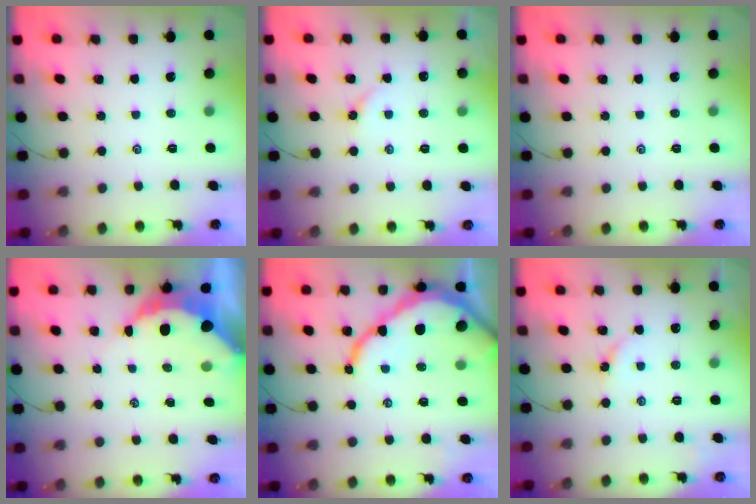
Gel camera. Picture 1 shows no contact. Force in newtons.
{"total": 3.5, "press": 3.4, "slide": 0.4}
{"total": 0.0}
{"total": 8.0, "press": 8.0, "slide": 0.8}
{"total": 13.8, "press": 13.7, "slide": 1.5}
{"total": 2.9, "press": 2.8, "slide": 0.4}